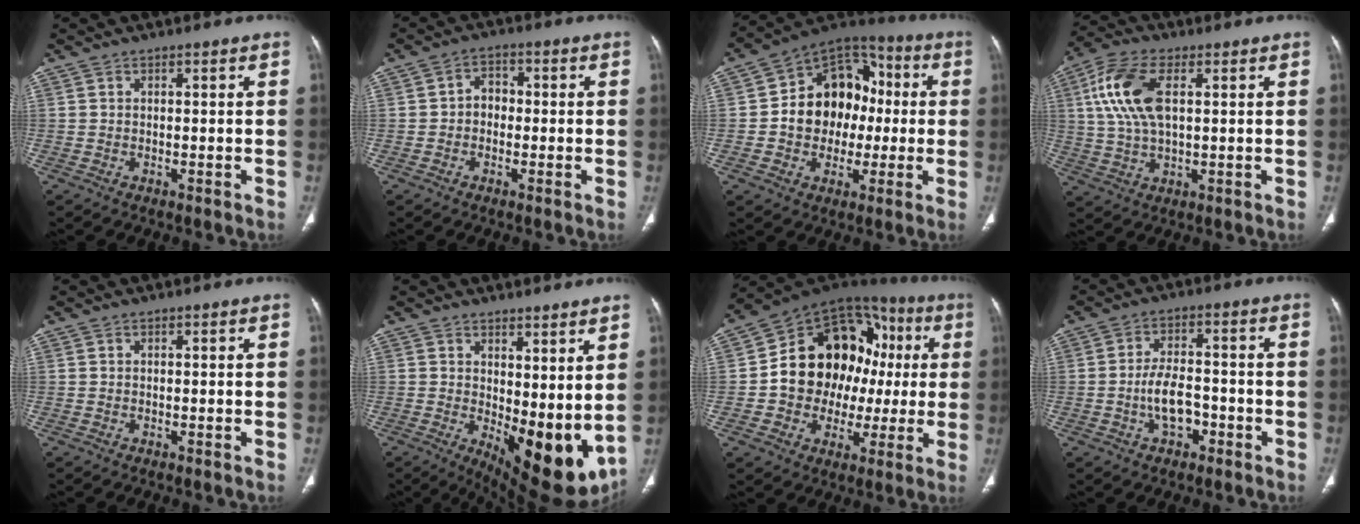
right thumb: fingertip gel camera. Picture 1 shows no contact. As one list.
[{"total": 3.6, "force": [-0.5, 3.0, 2.0], "torque": [-0.007, 0.017, -0.019]}, {"total": 16.7, "force": [-0.2, 13.3, 10.2], "torque": [-0.103, 0.036, -0.010]}, {"total": 12.2, "force": [3.0, 6.2, 10.0], "torque": [-0.218, 0.009, 0.059]}, {"total": 0.0}, {"total": 15.0, "force": [1.4, 6.8, 13.3], "torque": [-0.176, -0.044, 0.042]}, {"total": 23.6, "force": [1.5, 17.1, 16.1], "torque": [-0.194, 0.048, 0.030]}, {"total": 6.6, "force": [-2.3, 3.9, 4.9], "torque": [-0.079, 0.027, -0.041]}]